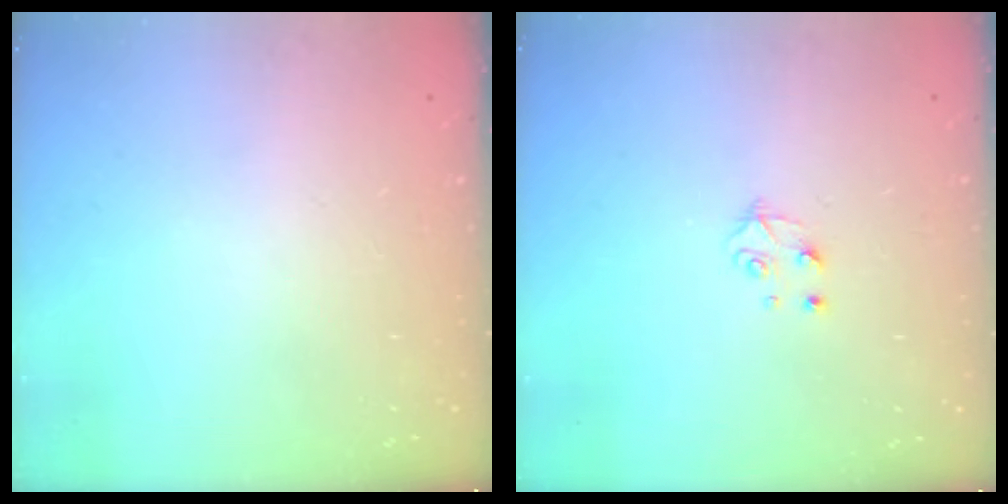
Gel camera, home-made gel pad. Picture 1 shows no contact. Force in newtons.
{"total": 4.3, "press": 4.3, "slide": 0.5}